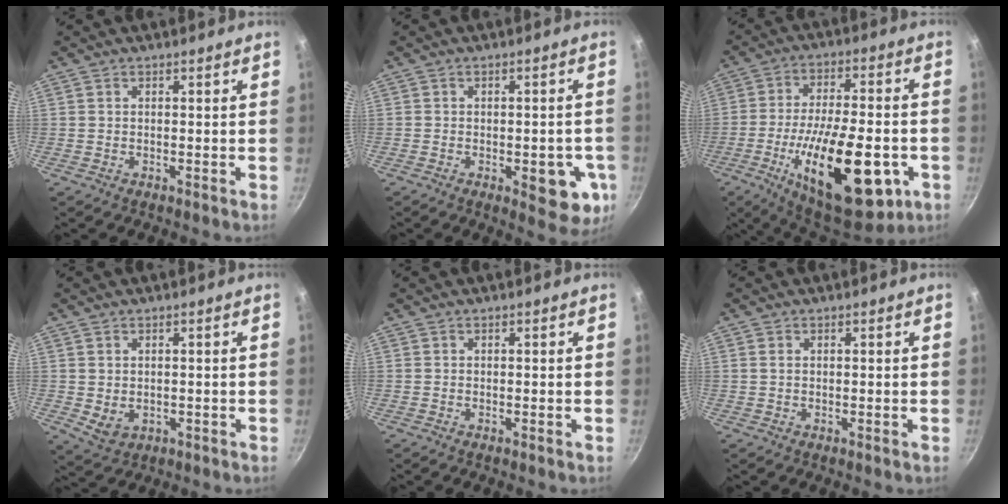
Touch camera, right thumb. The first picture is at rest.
{"total": 9.9, "force": [-2.7, 4.6, 8.3], "torque": [-0.061, 0.002, -0.032]}
{"total": 25.5, "force": [-8.3, 10.5, 21.6], "torque": [-0.315, 0.013, -0.118]}
{"total": 3.6, "force": [0.1, 2.8, 2.3], "torque": [-0.037, -0.010, 0.012]}
{"total": 0.0}
{"total": 0.8, "force": [0.3, 0.5, 0.5], "torque": [-0.011, -0.001, 0.006]}